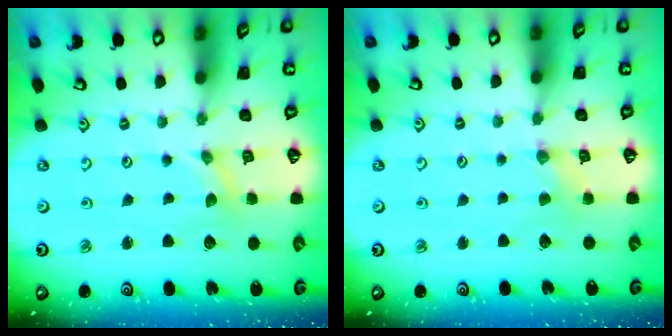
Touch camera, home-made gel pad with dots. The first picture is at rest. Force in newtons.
{"total": 1.2, "press": 1.2, "slide": 0.2}